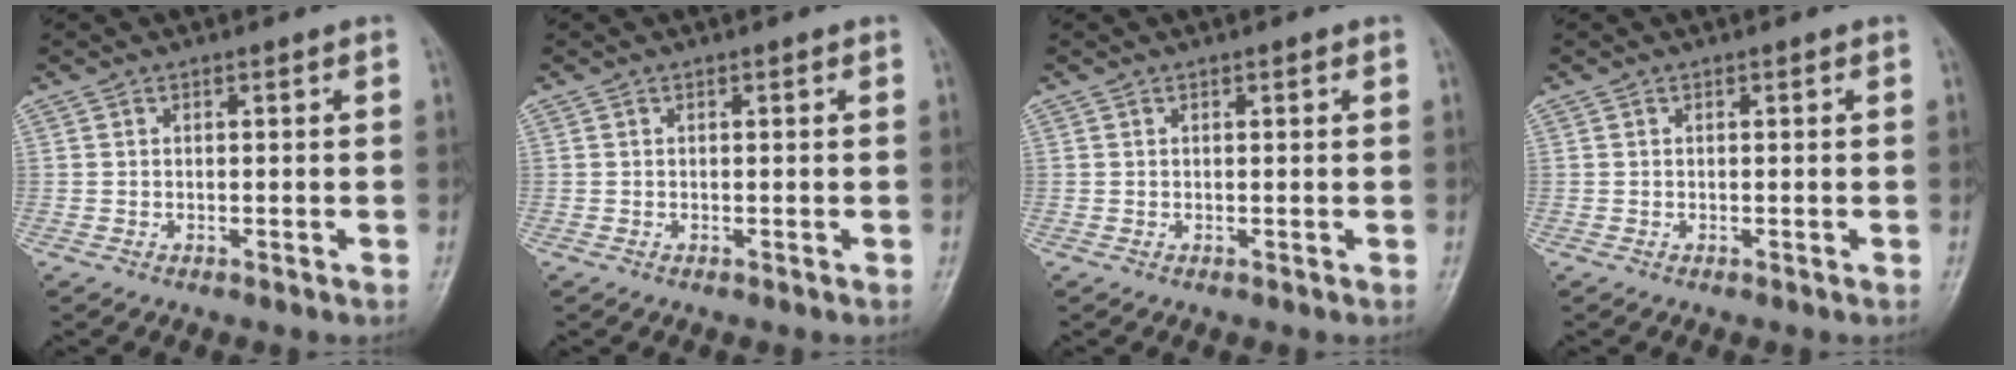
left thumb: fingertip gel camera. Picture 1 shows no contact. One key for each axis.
{"total": 0.0}
{"total": 0.5, "fx": 0.3, "fy": 0.2, "fz": 0.4, "tx": -0.006, "ty": -0.001, "tz": 0.003}
{"total": 0.0}